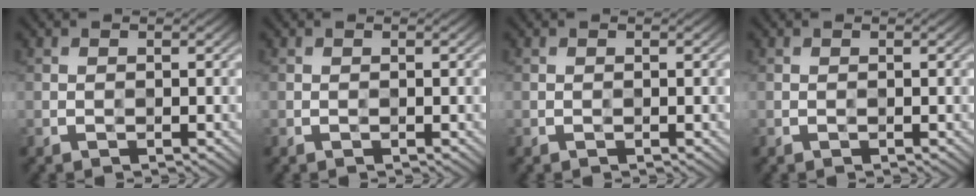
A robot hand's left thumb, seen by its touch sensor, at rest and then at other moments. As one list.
[{"total": 0.0}, {"total": 0.0}, {"total": 0.0}]